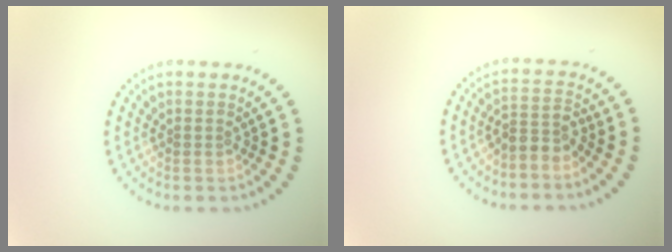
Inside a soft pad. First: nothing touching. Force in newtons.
{"total": 2.3, "press": 1.7, "slide": 1.6}